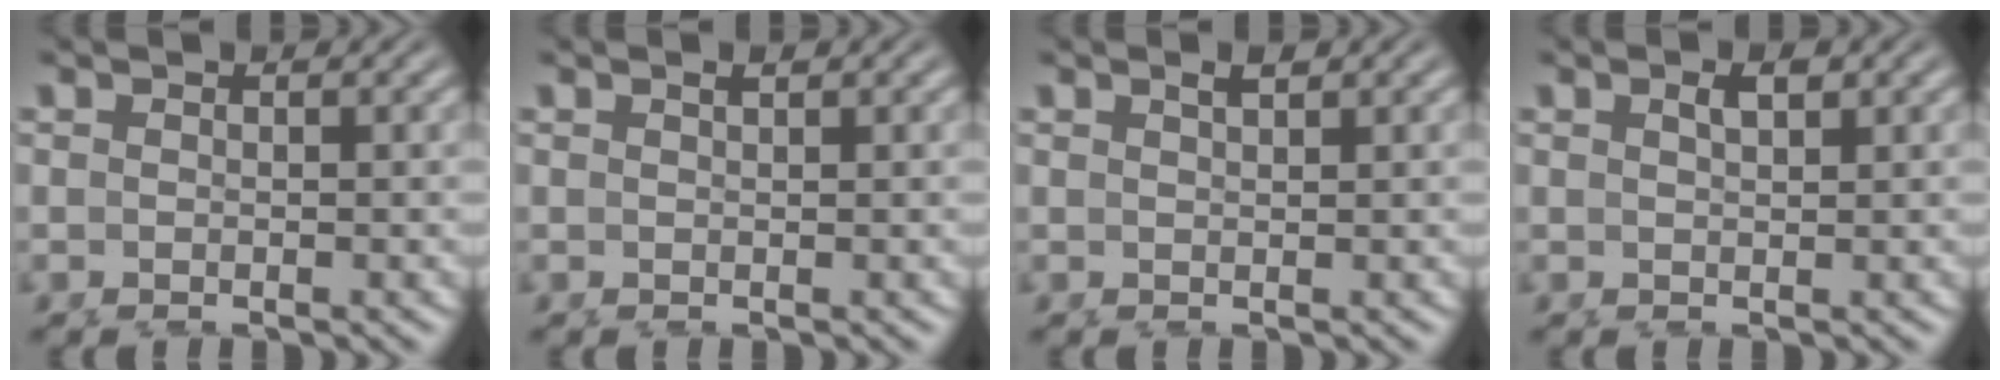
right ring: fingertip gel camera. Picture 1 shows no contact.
{"total": 0.7, "force": [0.2, -0.6, 0.1], "torque": [-0.002, -0.003, 0.009]}
{"total": 1.0, "force": [0.4, -0.8, 0.4], "torque": [-0.003, -0.003, 0.016]}
{"total": 1.0, "force": [0.3, -0.5, 0.8], "torque": [-0.005, -0.002, 0.012]}